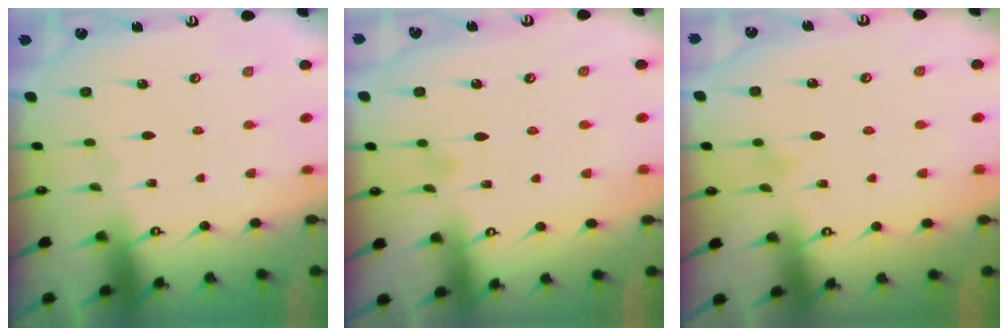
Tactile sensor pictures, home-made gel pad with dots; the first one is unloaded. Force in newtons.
{"total": 5.8, "press": 5.8, "slide": 0.3}
{"total": 7.3, "press": 7.2, "slide": 0.7}